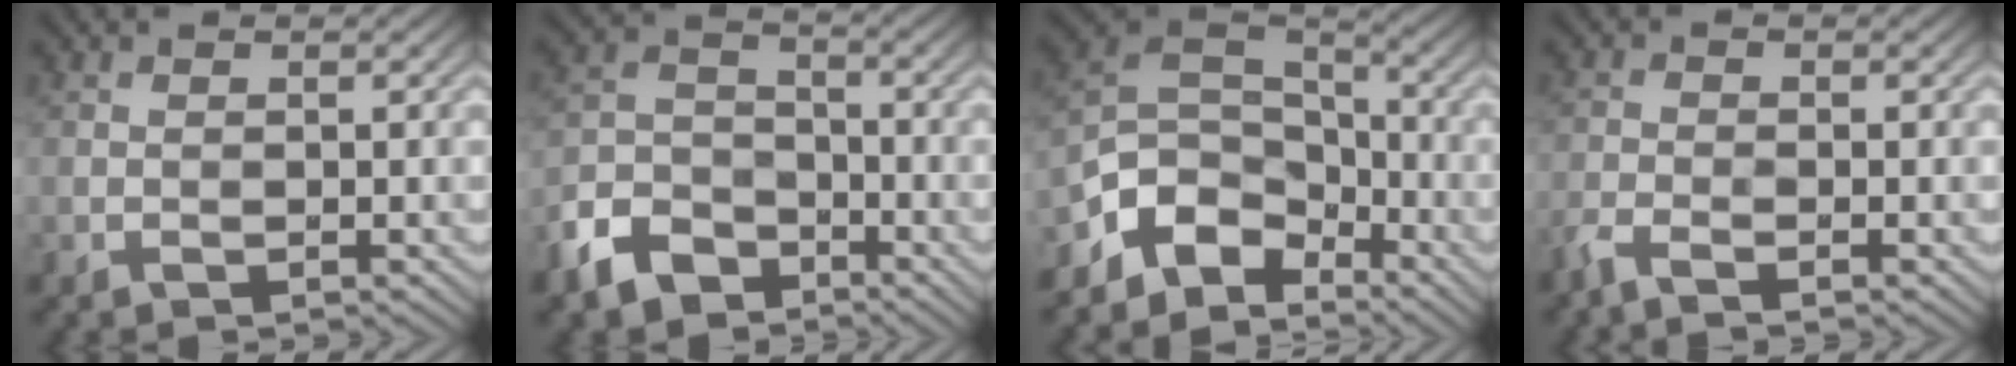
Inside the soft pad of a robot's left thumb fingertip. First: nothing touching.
{"total": 8.2, "force": [-5.5, 4.8, 3.5], "torque": [-0.089, -0.015, -0.121]}
{"total": 8.4, "force": [-5.0, 5.5, 4.0], "torque": [-0.090, -0.002, -0.103]}
{"total": 2.7, "force": [-2.3, 0.6, 1.3], "torque": [-0.037, -0.011, -0.049]}